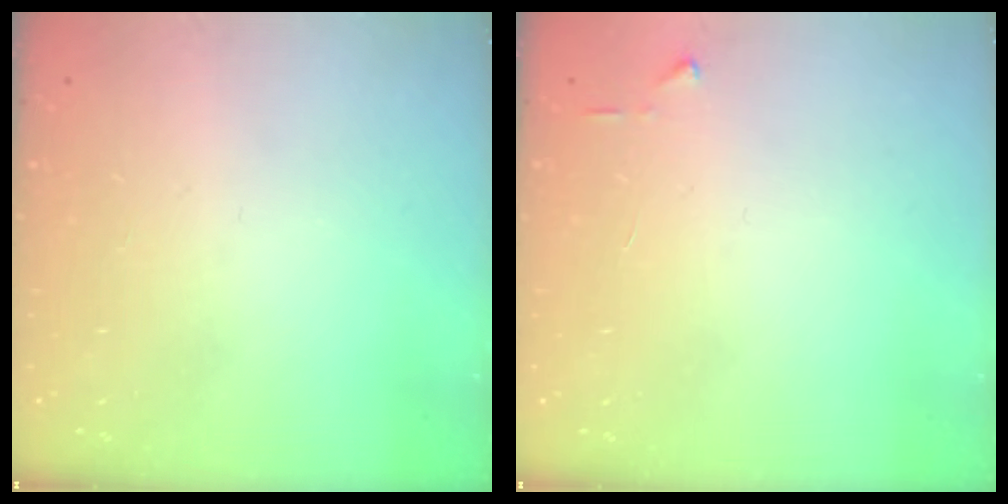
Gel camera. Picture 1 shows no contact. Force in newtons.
{"total": 3.0, "press": 2.9, "slide": 0.4}